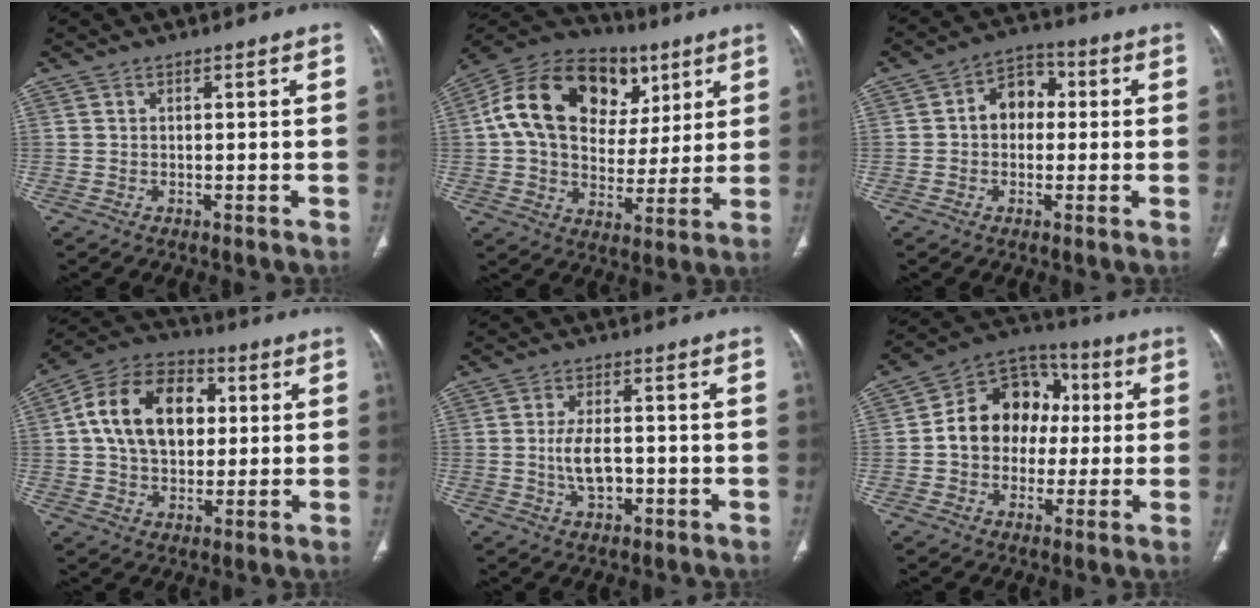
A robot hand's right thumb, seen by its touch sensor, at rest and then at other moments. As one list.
[{"total": 24.0, "force": [7.5, 17.1, 15.1], "torque": [-0.236, 0.023, 0.120]}, {"total": 7.5, "force": [0.5, 5.8, 4.8], "torque": [-0.044, 0.022, -0.004]}, {"total": 17.3, "force": [3.0, 11.9, 12.2], "torque": [-0.184, 0.014, 0.044]}, {"total": 5.7, "force": [-0.9, 3.2, 4.6], "torque": [-0.083, 0.008, -0.014]}, {"total": 15.2, "force": [0.6, 12.4, 8.9], "torque": [-0.097, 0.033, 0.000]}]